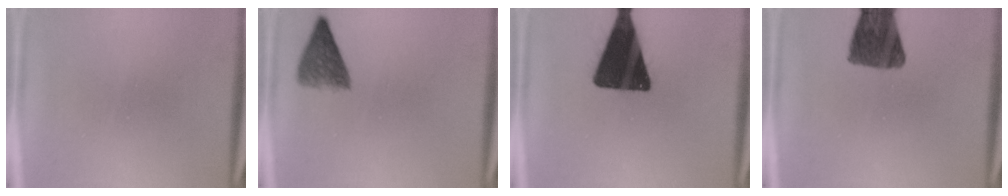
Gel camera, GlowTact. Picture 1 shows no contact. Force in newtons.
{"total": 5.2}
{"total": 19.2}
{"total": 10.7}